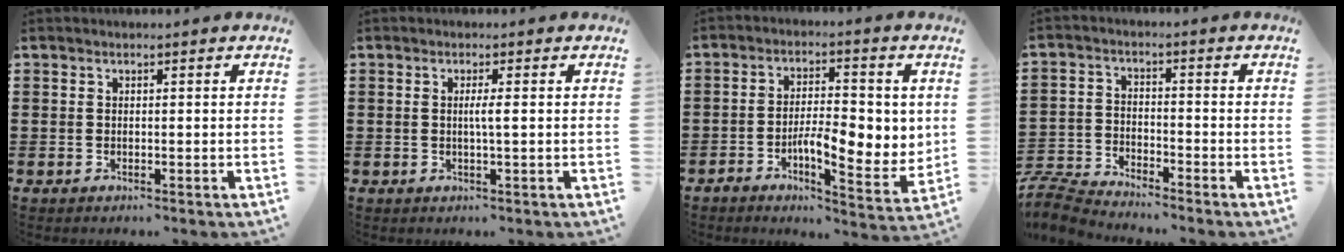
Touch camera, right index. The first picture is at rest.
{"total": 1.9, "force": [0.0, -0.1, 1.9], "torque": [-0.036, -0.004, -0.002]}
{"total": 7.7, "force": [-1.2, 3.4, 6.7], "torque": [-0.103, 0.000, -0.023]}
{"total": 5.1, "force": [-5.0, 0.5, 0.6], "torque": [-0.038, -0.003, -0.109]}